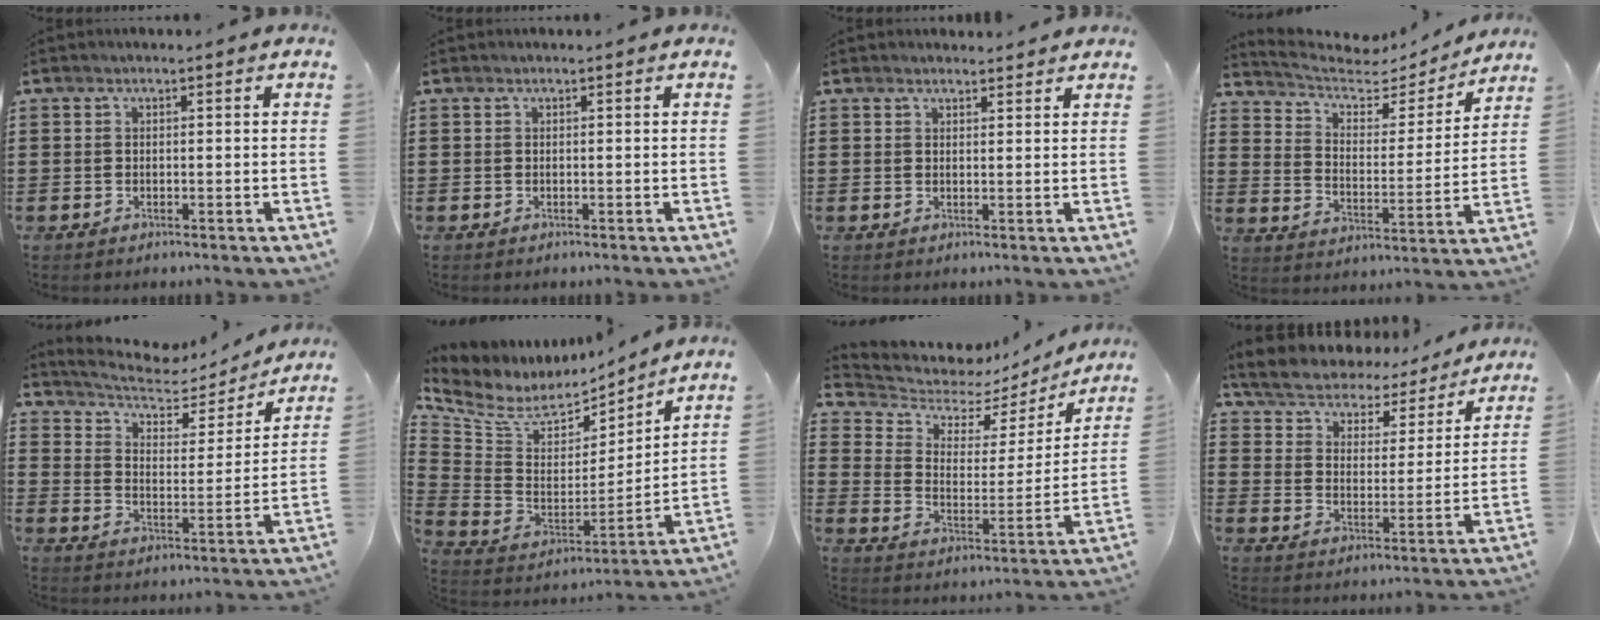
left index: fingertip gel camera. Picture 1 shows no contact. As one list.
[{"total": 0.0}, {"total": 1.5, "force": [1.5, 0.3, -0.1], "torque": [-0.002, 0.002, 0.029]}, {"total": 5.0, "force": [4.1, 2.3, 1.8], "torque": [-0.052, -0.028, 0.061]}, {"total": 5.9, "force": [4.9, 2.2, 2.4], "torque": [-0.073, -0.026, 0.079]}, {"total": 7.1, "force": [5.2, 3.9, 2.7], "torque": [-0.089, -0.036, 0.092]}, {"total": 5.8, "force": [5.1, 2.5, 1.2], "torque": [-0.051, -0.039, 0.084]}, {"total": 4.9, "force": [4.8, 1.0, 0.3], "torque": [-0.035, -0.037, 0.078]}]